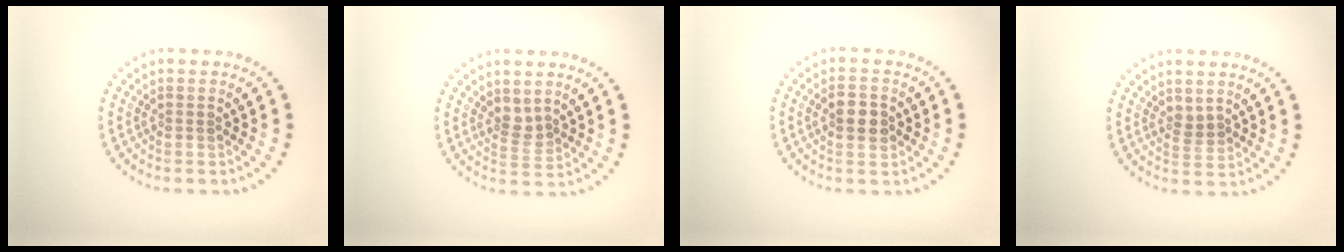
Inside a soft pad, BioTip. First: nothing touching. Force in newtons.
{"total": 1.8, "press": 1.4, "slide": 1.2}
{"total": 2.8, "press": 2.8, "slide": 0.1}
{"total": 1.1, "press": 0.9, "slide": 0.6}